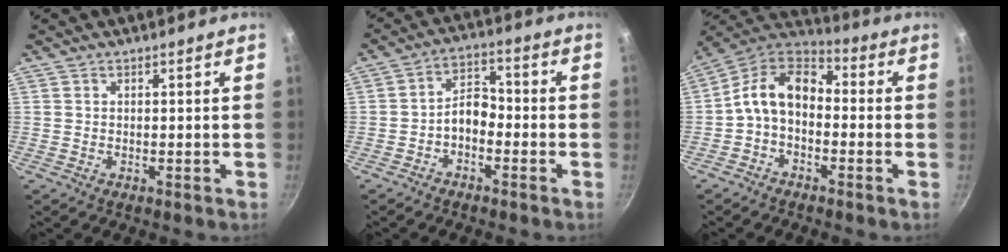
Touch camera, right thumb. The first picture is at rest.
{"total": 6.0, "force": [-2.1, 3.9, 4.1], "torque": [-0.054, 0.034, -0.049]}
{"total": 11.6, "force": [-1.4, 7.9, 8.4], "torque": [-0.133, 0.050, -0.042]}